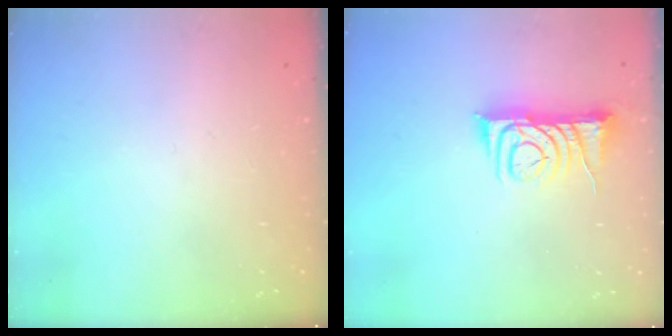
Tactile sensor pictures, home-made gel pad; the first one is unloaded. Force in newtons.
{"total": 7.5, "press": 7.4, "slide": 0.7}